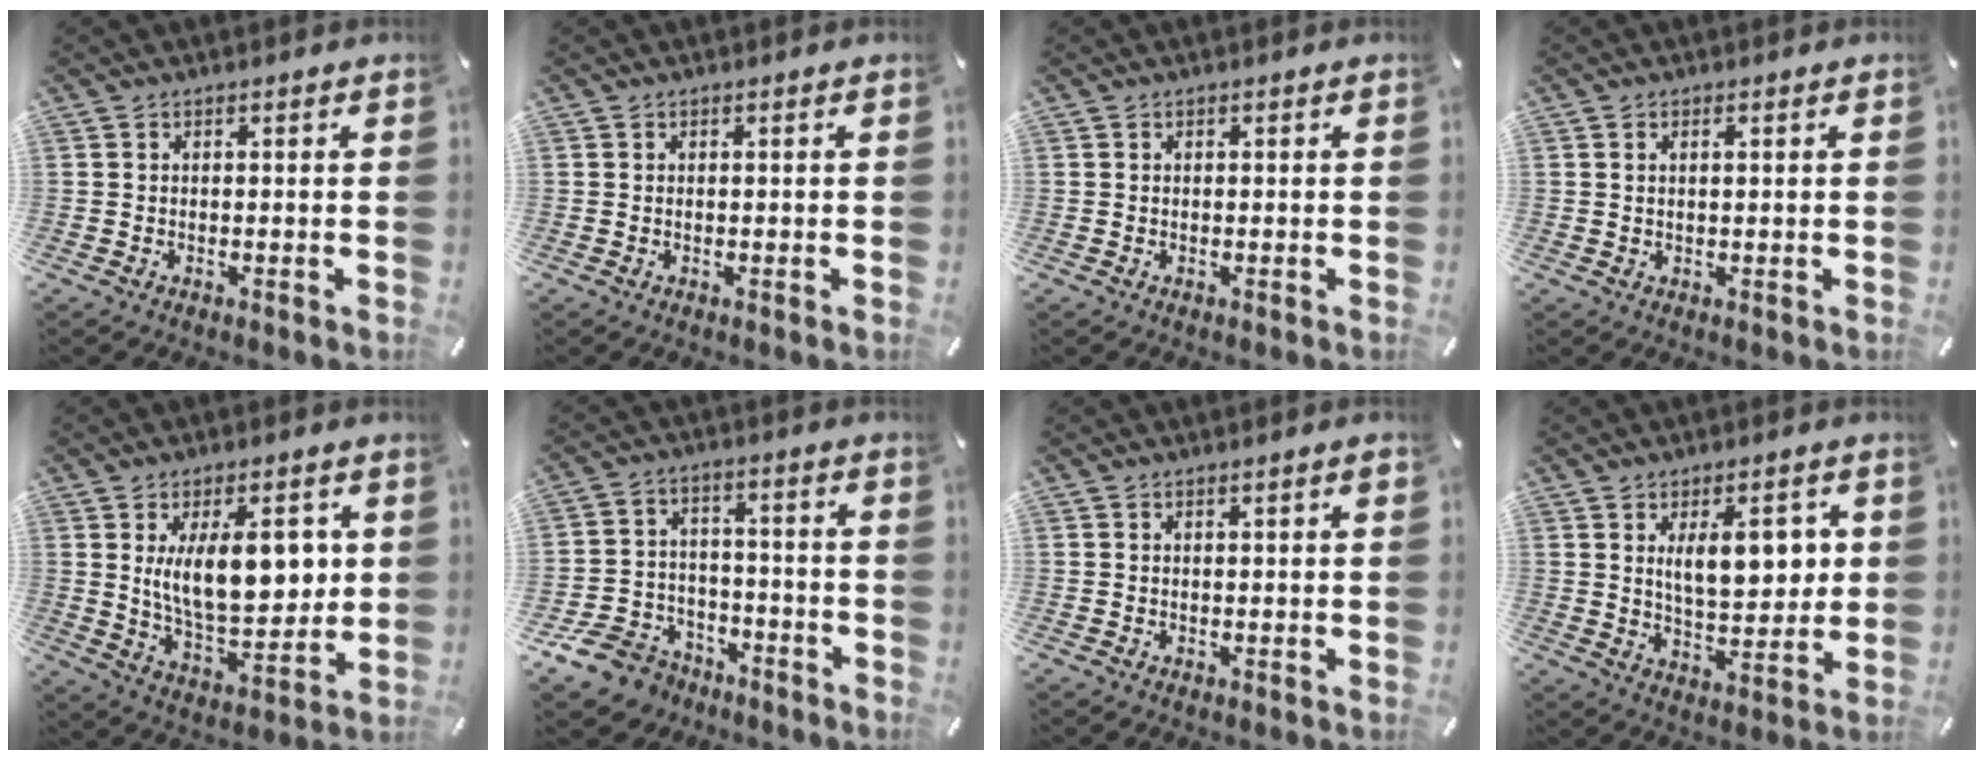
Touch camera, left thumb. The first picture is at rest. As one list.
[{"total": 0.0}, {"total": 0.0}, {"total": 1.4, "force": [0.4, 0.5, 1.3], "torque": [-0.026, 0.003, 0.006]}, {"total": 15.9, "force": [4.0, 8.2, 13.0], "torque": [-0.211, -0.009, 0.063]}, {"total": 10.4, "force": [-7.5, 6.8, 2.3], "torque": [-0.048, 0.057, -0.136]}, {"total": 1.6, "force": [0.4, 0.2, 1.5], "torque": [-0.026, 0.000, 0.006]}, {"total": 11.6, "force": [3.6, 5.8, 9.4], "torque": [-0.131, -0.010, 0.057]}]